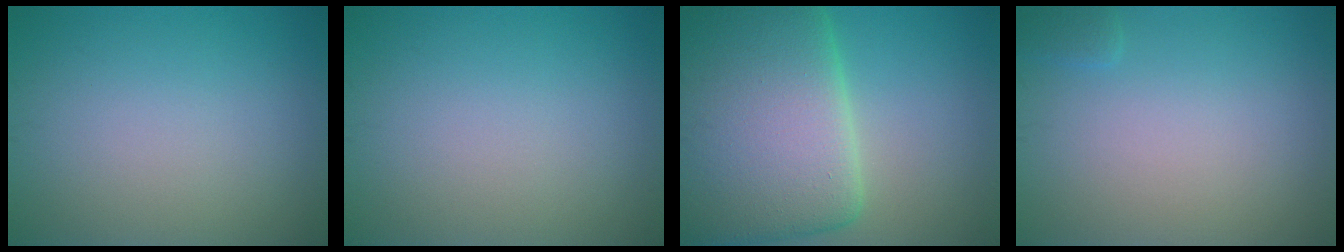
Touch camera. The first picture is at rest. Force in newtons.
{"total": 0.0}
{"total": 16.6, "press": 16.6, "slide": 1.0}
{"total": 0.7, "press": 0.7, "slide": 0.1}